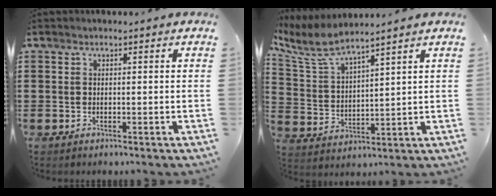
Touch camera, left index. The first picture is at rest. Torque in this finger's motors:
{"motor_torque": [2.14, 0.00, 0.14, 0.07]}